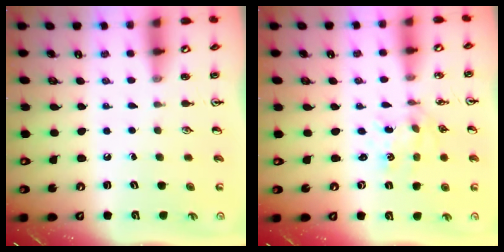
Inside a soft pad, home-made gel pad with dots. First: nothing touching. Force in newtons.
{"total": 1.2, "press": 1.2, "slide": 0.2}